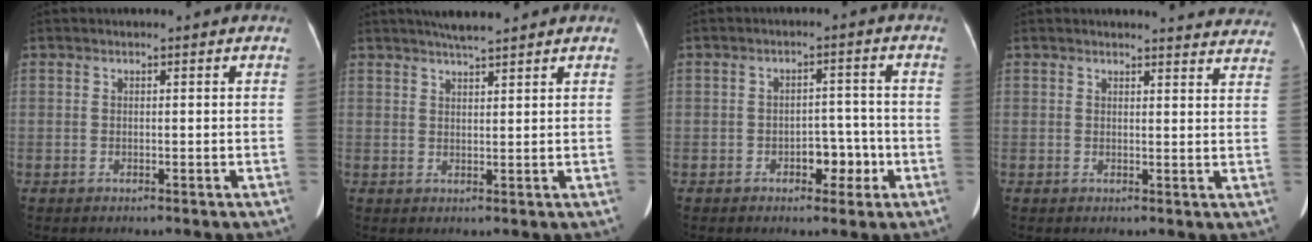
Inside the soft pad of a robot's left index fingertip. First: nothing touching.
{"total": 4.9, "force": [4.3, 0.3, 2.4], "torque": [-0.038, 0.019, 0.071]}
{"total": 4.1, "force": [-1.9, 2.4, 2.7], "torque": [-0.031, 0.013, -0.026]}
{"total": 11.8, "force": [11.6, 1.6, 1.6], "torque": [0.014, -0.049, 0.094]}